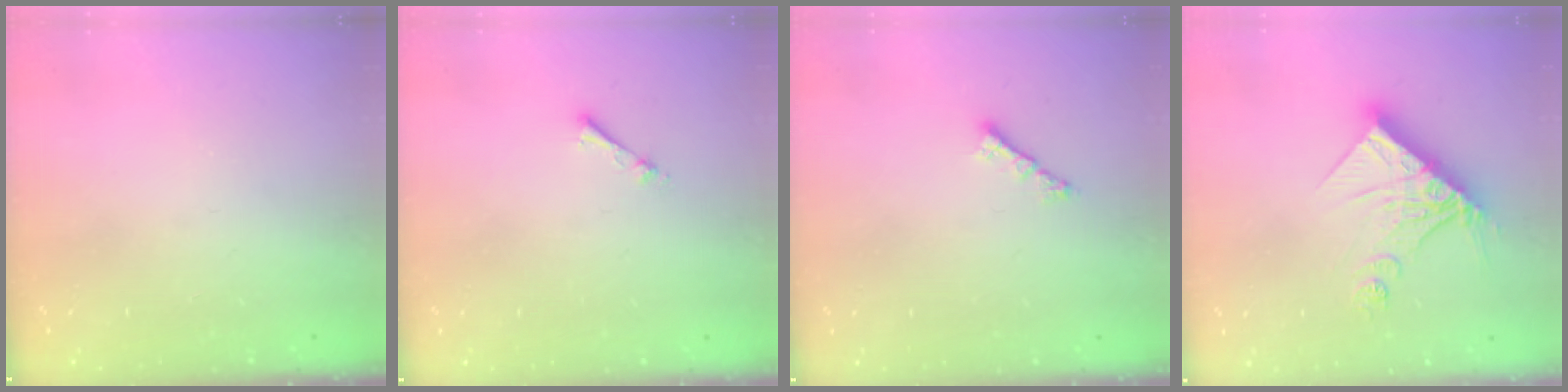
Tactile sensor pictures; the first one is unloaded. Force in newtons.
{"total": 2.7, "press": 2.7, "slide": 0.4}
{"total": 0.8, "press": 0.7, "slide": 0.4}
{"total": 14.3, "press": 14.2, "slide": 1.4}